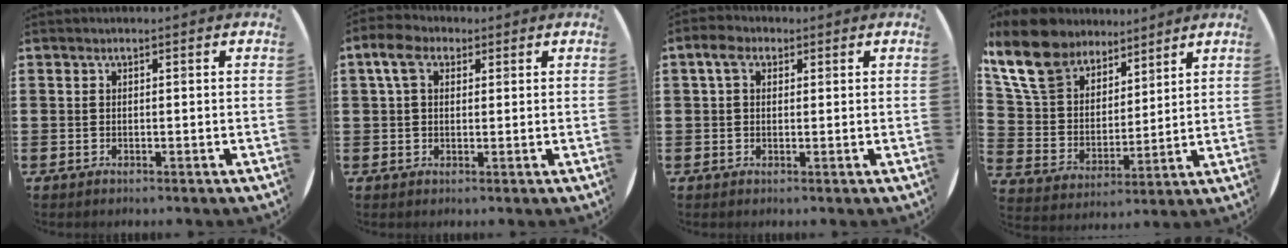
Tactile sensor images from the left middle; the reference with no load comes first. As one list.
[{"total": 4.6, "force": [2.4, 2.8, 2.7], "torque": [-0.053, 0.012, 0.040]}, {"total": 3.0, "force": [1.6, 1.9, 1.7], "torque": [-0.029, 0.007, 0.027]}, {"total": 12.0, "force": [9.9, 5.8, 3.6], "torque": [-0.125, -0.046, 0.188]}]